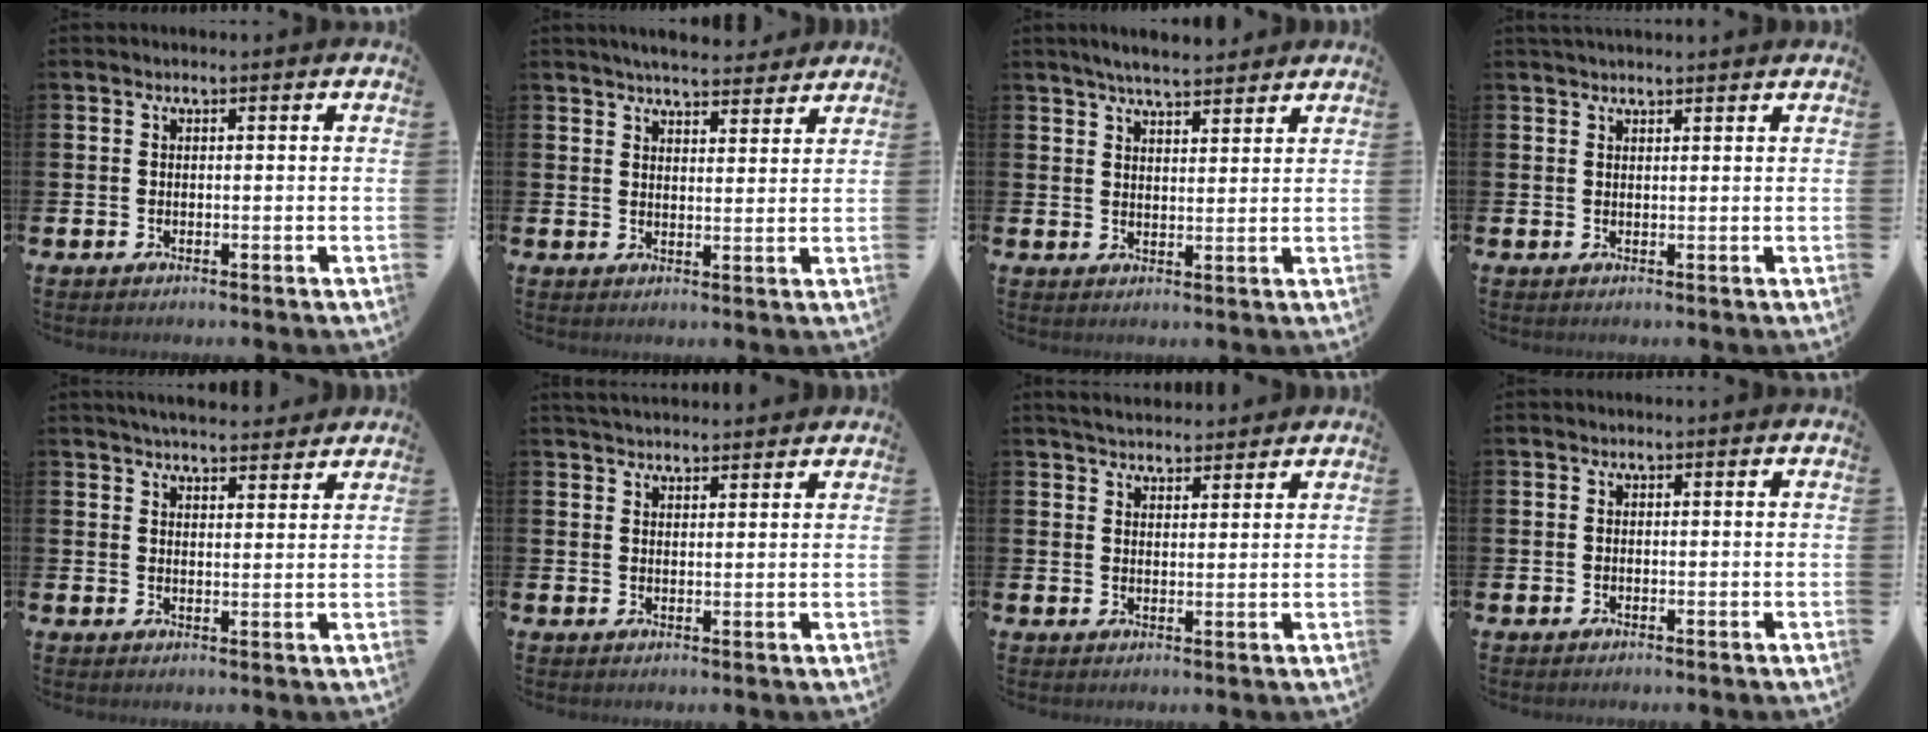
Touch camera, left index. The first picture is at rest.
{"total": 4.8, "force": [4.7, 0.5, 0.9], "torque": [-0.019, -0.024, 0.083]}
{"total": 4.8, "force": [4.7, 0.6, 1.2], "torque": [-0.032, -0.017, 0.084]}
{"total": 1.7, "force": [1.7, 0.2, 0.3], "torque": [0.002, -0.005, 0.028]}
{"total": 4.4, "force": [4.4, 0.5, 0.5], "torque": [-0.011, -0.022, 0.079]}
{"total": 3.1, "force": [3.1, 0.4, 0.2], "torque": [-0.009, -0.012, 0.056]}
{"total": 3.7, "force": [3.6, 0.7, 0.3], "torque": [-0.013, -0.015, 0.067]}
{"total": 0.0}